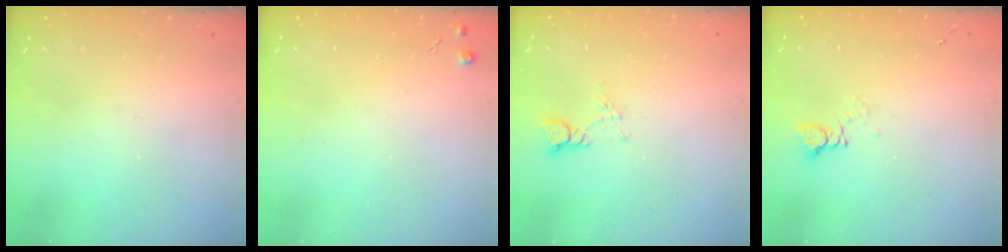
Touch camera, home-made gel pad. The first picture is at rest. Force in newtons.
{"total": 4.7, "press": 4.7, "slide": 0.8}
{"total": 3.4, "press": 3.4, "slide": 0.2}
{"total": 2.4, "press": 2.4, "slide": 0.2}